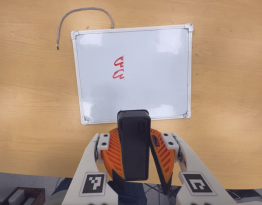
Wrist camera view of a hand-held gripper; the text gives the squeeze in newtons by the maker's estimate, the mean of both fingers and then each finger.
{"total": 9.0, "left": 9.2, "right": 8.9}